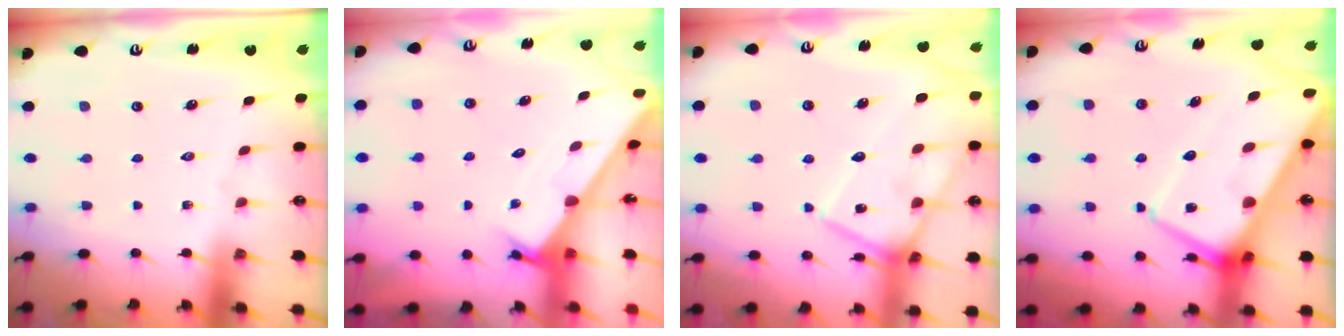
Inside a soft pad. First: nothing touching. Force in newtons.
{"total": 1.7, "press": 1.7, "slide": 0.1}
{"total": 16.3, "press": 16.3, "slide": 0.8}
{"total": 13.9, "press": 13.9, "slide": 1.3}